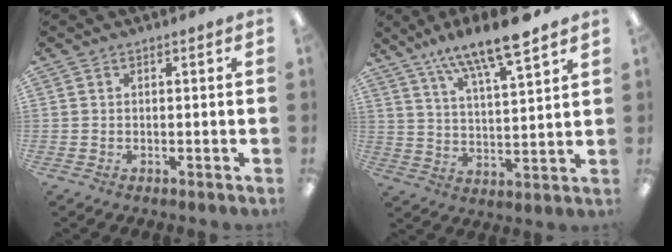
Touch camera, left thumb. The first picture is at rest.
{"total": 12.5, "force": [10.3, 1.9, 6.8], "torque": [-0.124, -0.059, 0.179]}